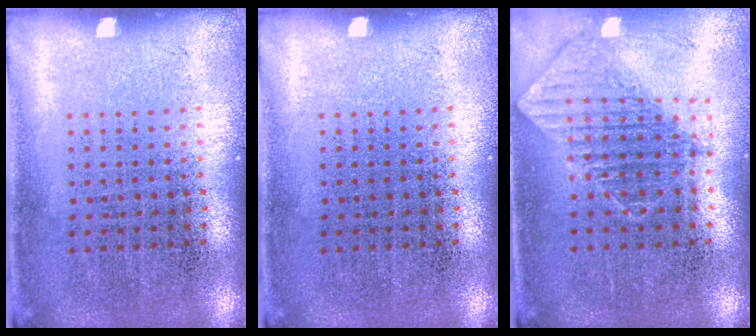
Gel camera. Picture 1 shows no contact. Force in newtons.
{"total": 0.0}
{"total": 1.0, "press": 1.0, "slide": 0.2}